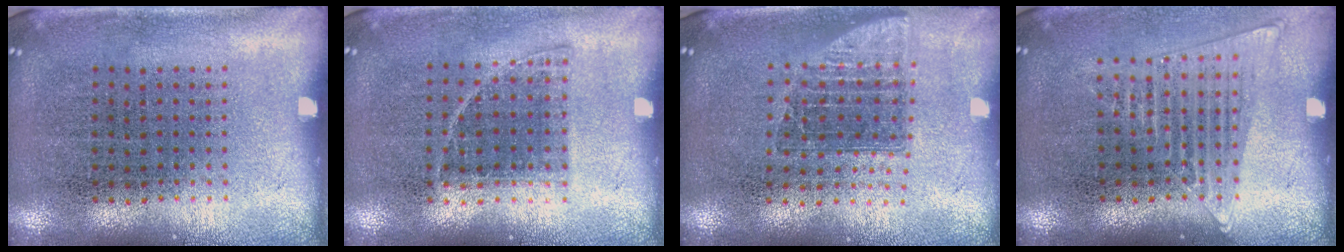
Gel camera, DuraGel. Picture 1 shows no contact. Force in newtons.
{"total": 0.8, "press": 0.7, "slide": 0.4}
{"total": 1.5, "press": 1.2, "slide": 0.9}
{"total": 1.5, "press": 1.3, "slide": 0.6}